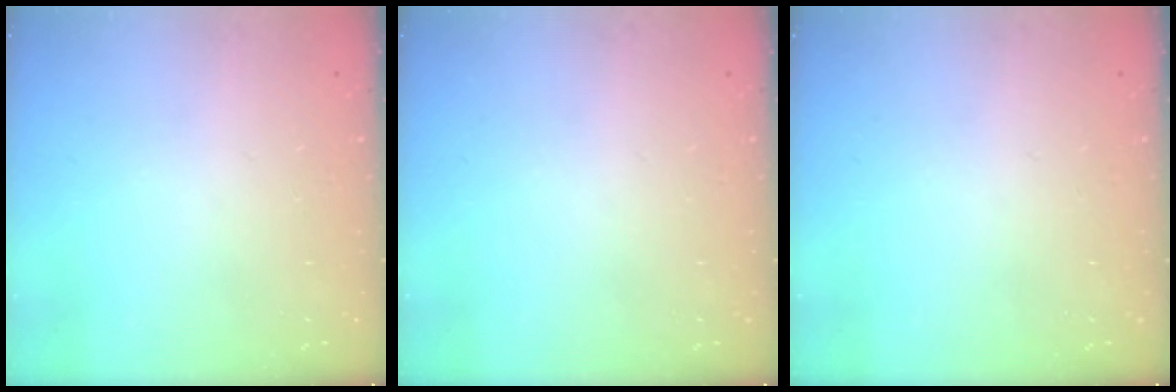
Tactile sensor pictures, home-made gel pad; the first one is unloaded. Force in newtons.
{"total": 0.0}
{"total": 0.0}